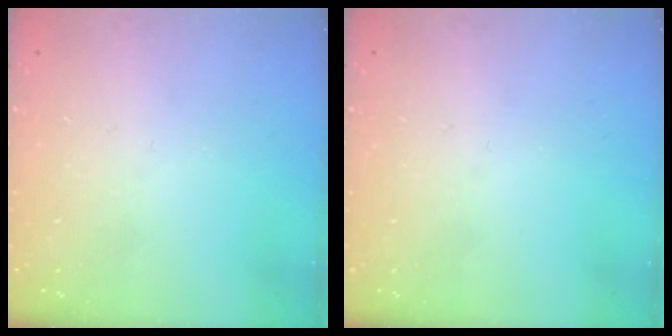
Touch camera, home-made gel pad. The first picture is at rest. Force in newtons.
{"total": 0.0}